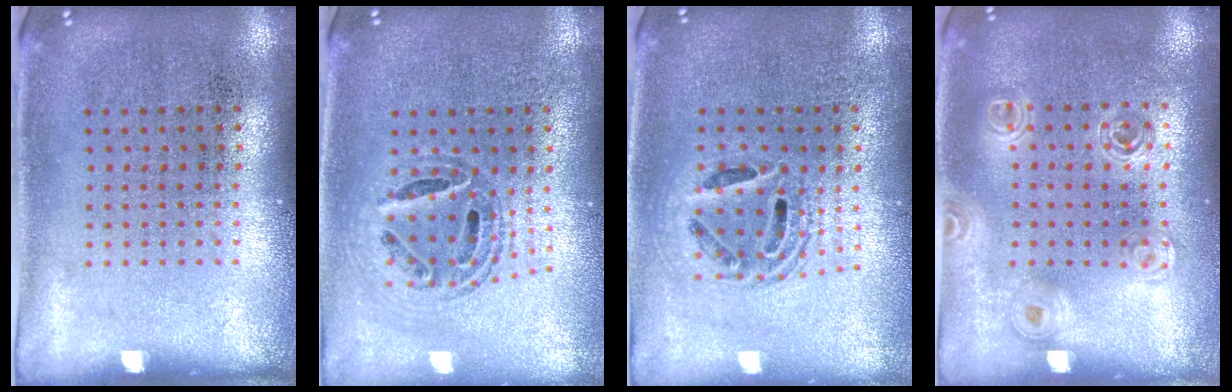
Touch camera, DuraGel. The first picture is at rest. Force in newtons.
{"total": 0.9, "press": 0.9, "slide": 0.1}
{"total": 1.6, "press": 1.4, "slide": 0.8}
{"total": 1.4, "press": 1.3, "slide": 0.6}